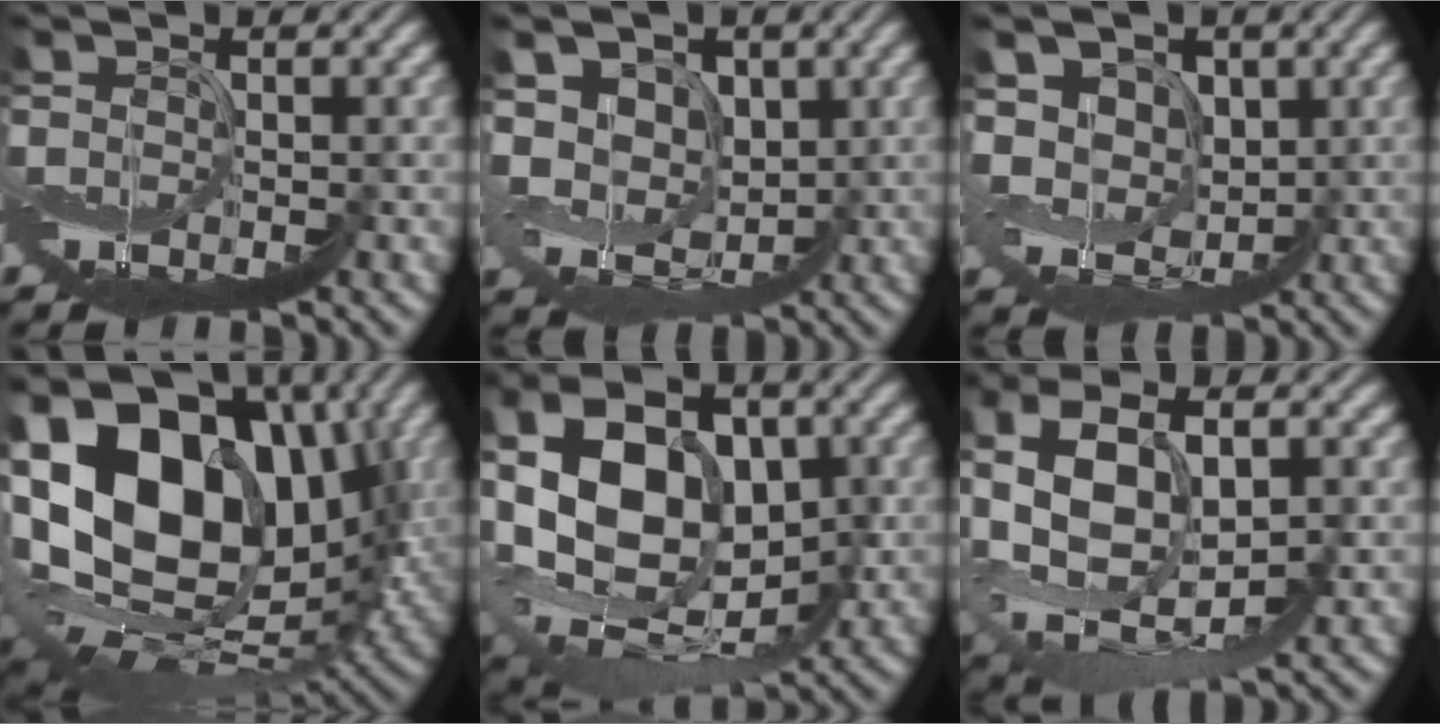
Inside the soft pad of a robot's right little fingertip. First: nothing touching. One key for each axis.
{"total": 6.4, "fx": 3.1, "fy": 5.0, "fz": 2.5, "tx": -0.056, "ty": 0.025, "tz": 0.027}
{"total": 5.8, "fx": 2.9, "fy": 4.6, "fz": 2.0, "tx": -0.043, "ty": 0.023, "tz": 0.019}
{"total": 13.3, "fx": 4.1, "fy": 8.8, "fz": 9.0, "tx": -0.195, "ty": 0.033, "tz": 0.071}
{"total": 11.2, "fx": 2.0, "fy": 7.9, "fz": 7.8, "tx": -0.165, "ty": 0.022, "tz": 0.046}
{"total": 8.0, "fx": 1.7, "fy": 4.7, "fz": 6.3, "tx": -0.158, "ty": 0.012, "tz": 0.031}